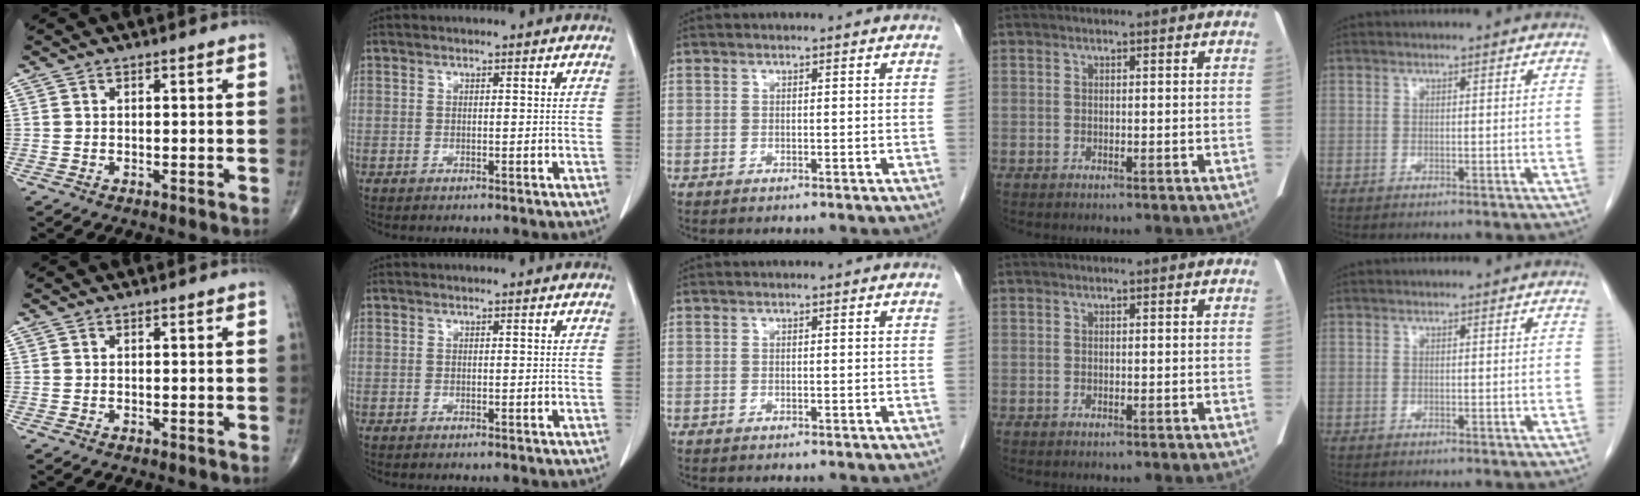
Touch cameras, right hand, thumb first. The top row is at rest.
{}